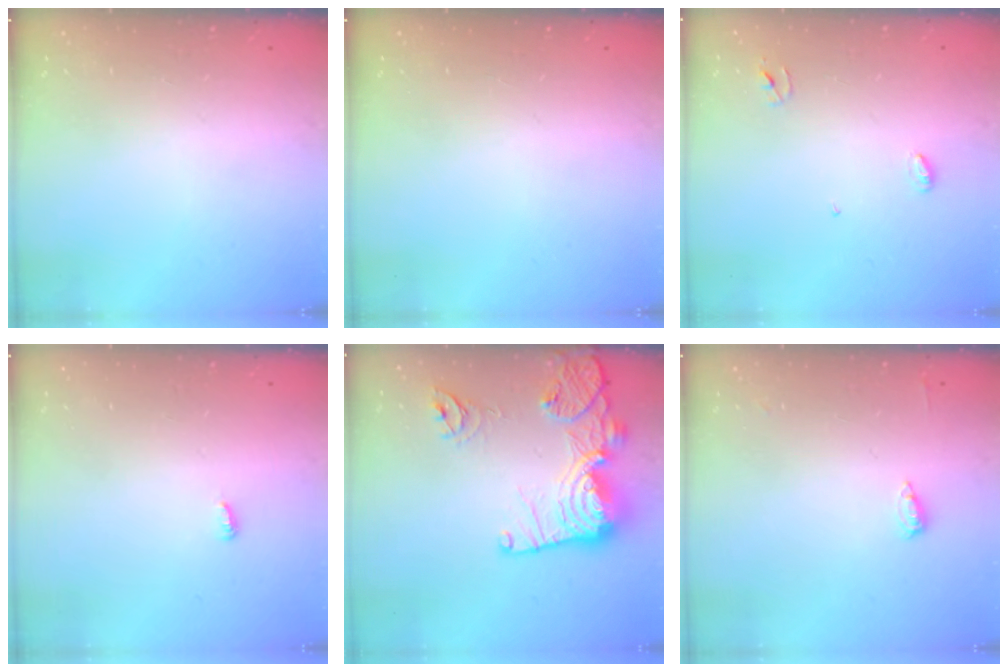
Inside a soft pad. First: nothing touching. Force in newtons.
{"total": 0.0}
{"total": 3.2, "press": 3.2, "slide": 0.3}
{"total": 2.6, "press": 2.6, "slide": 0.2}
{"total": 18.6, "press": 18.6, "slide": 1.6}
{"total": 4.5, "press": 4.4, "slide": 1.0}